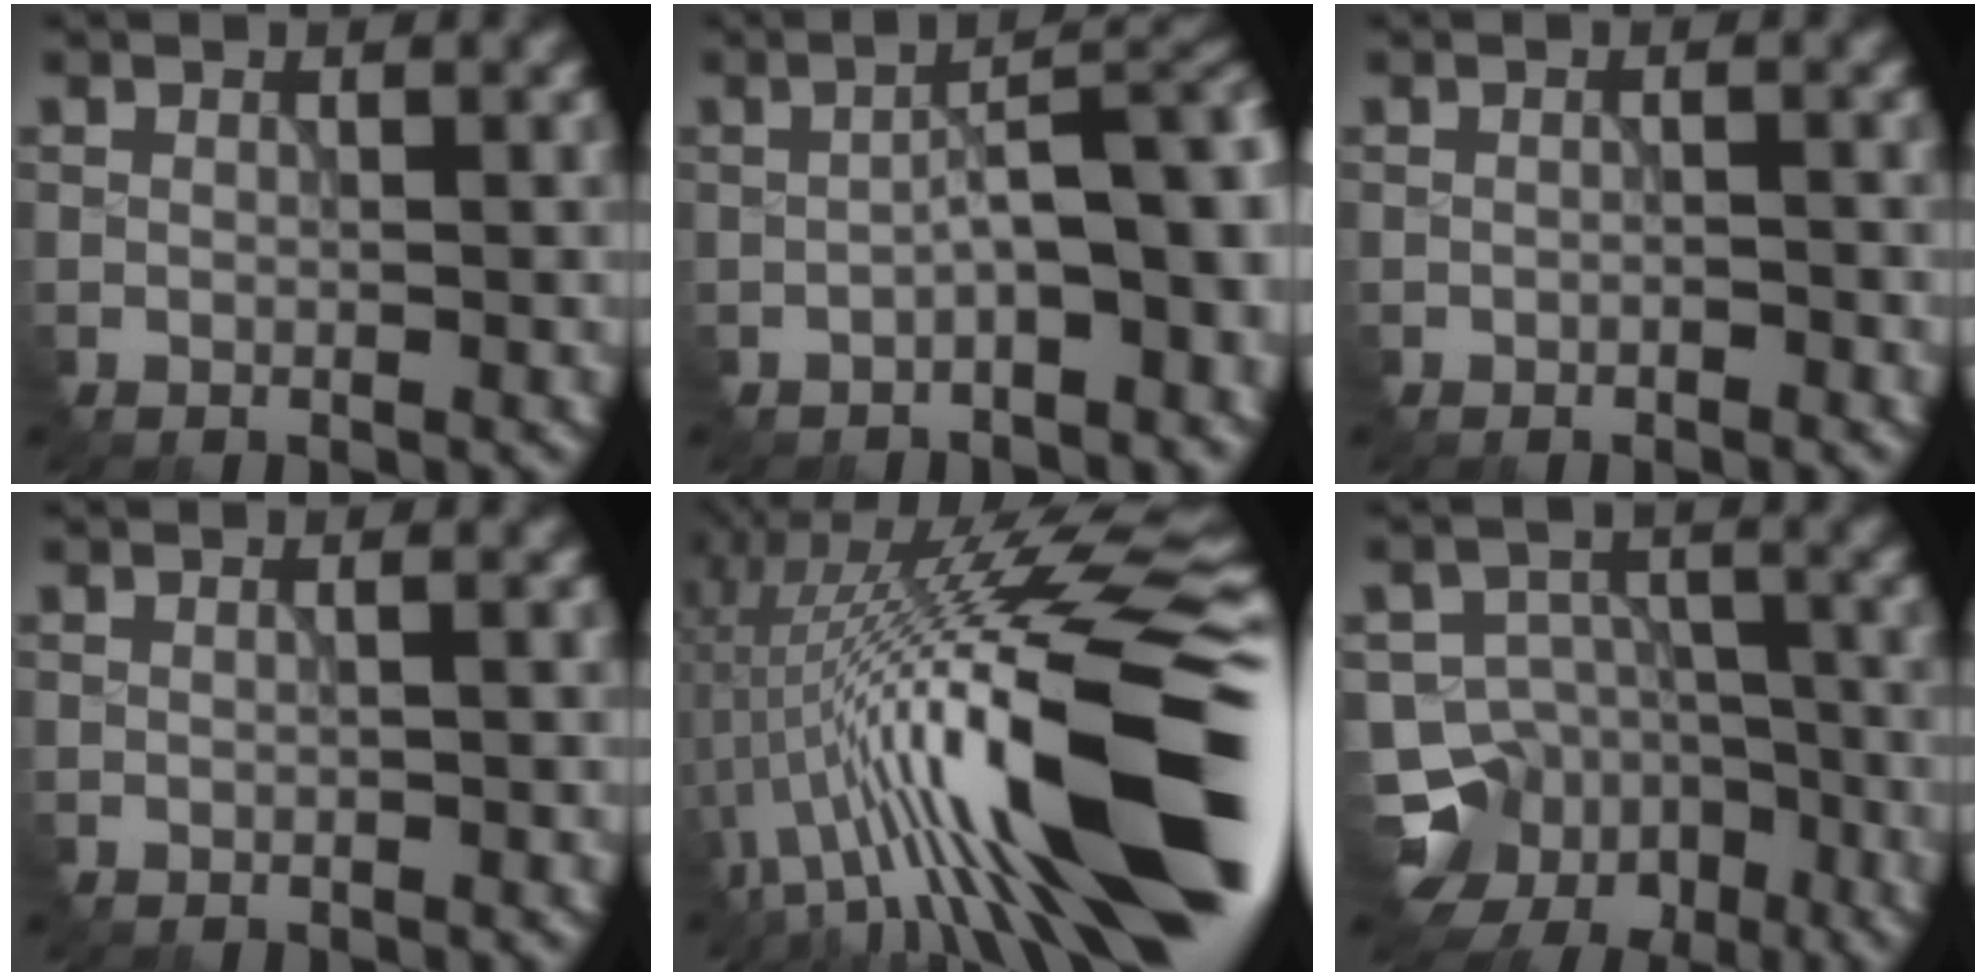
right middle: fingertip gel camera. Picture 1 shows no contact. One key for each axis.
{"total": 6.8, "fx": -1.4, "fy": 2.6, "fz": 6.2, "tx": -0.090, "ty": 0.007, "tz": -0.016}
{"total": 1.1, "fx": -0.5, "fy": 0.6, "fz": 0.8, "tx": -0.010, "ty": -0.001, "tz": -0.004}
{"total": 1.4, "fx": 0.3, "fy": 0.7, "fz": 1.2, "tx": -0.005, "ty": 0.004, "tz": -0.006}
{"total": 19.3, "fx": -1.5, "fy": 4.6, "fz": 18.6, "tx": -0.288, "ty": 0.025, "tz": -0.031}
{"total": 10.4, "fx": -6.7, "fy": 7.8, "fz": 1.4, "tx": -0.031, "ty": -0.004, "tz": -0.100}